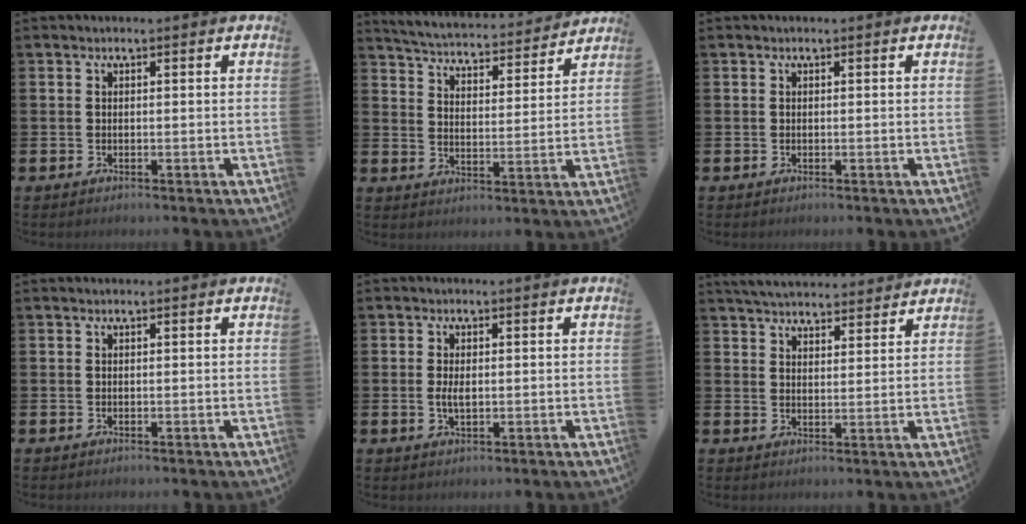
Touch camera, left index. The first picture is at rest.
{"total": 4.9, "force": [4.8, 0.6, 0.5], "torque": [-0.037, -0.041, 0.079]}
{"total": 0.0}
{"total": 0.0}
{"total": 2.1, "force": [0.0, 1.0, 1.8], "torque": [-0.021, -0.002, -0.003]}
{"total": 4.9, "force": [4.8, 0.7, 0.5], "torque": [-0.021, -0.024, 0.086]}